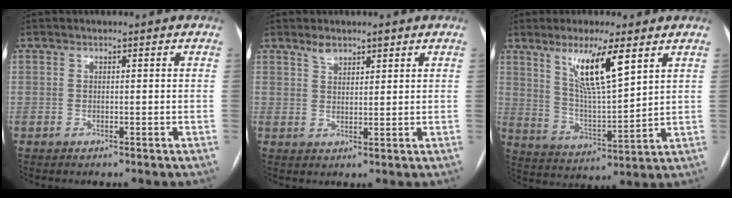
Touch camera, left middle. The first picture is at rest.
{"total": 3.0, "force": [2.4, 1.2, 1.4], "torque": [-0.029, 0.006, 0.044]}
{"total": 10.9, "force": [5.9, 1.3, 9.1], "torque": [-0.172, -0.009, 0.114]}